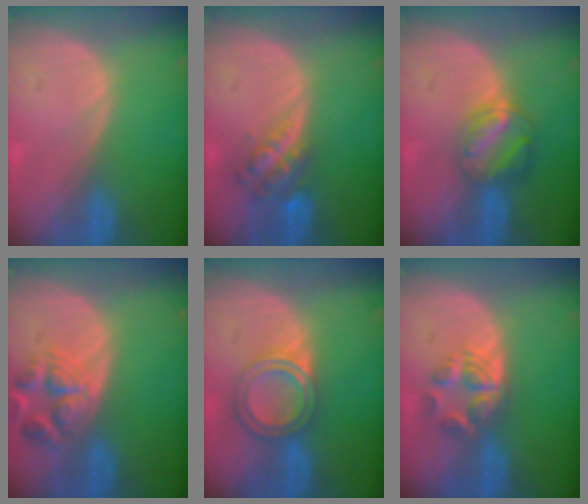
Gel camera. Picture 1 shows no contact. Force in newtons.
{"total": 5.8, "press": 5.1, "slide": 2.8}
{"total": 6.3, "press": 5.6, "slide": 2.8}
{"total": 6.9, "press": 6.3, "slide": 2.7}
{"total": 5.9, "press": 5.4, "slide": 2.4}
{"total": 5.9, "press": 5.0, "slide": 3.1}